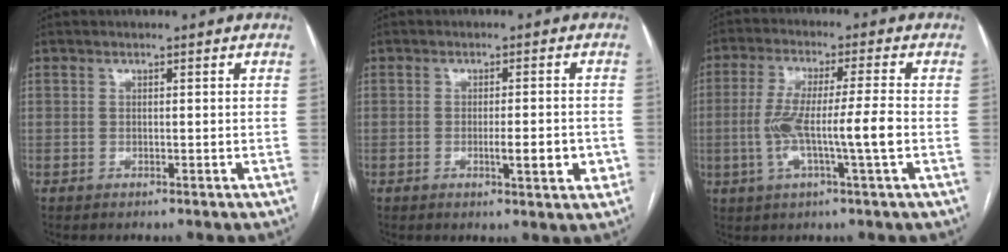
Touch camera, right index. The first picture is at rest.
{"total": 4.7, "force": [-1.2, 0.8, 4.4], "torque": [-0.068, -0.001, -0.012]}
{"total": 9.7, "force": [-1.8, -0.3, 9.5], "torque": [-0.188, 0.006, -0.033]}